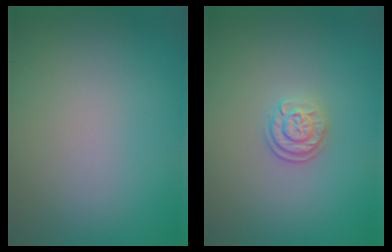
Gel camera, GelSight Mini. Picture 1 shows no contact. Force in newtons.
{"total": 2.0, "press": 1.9, "slide": 0.8}